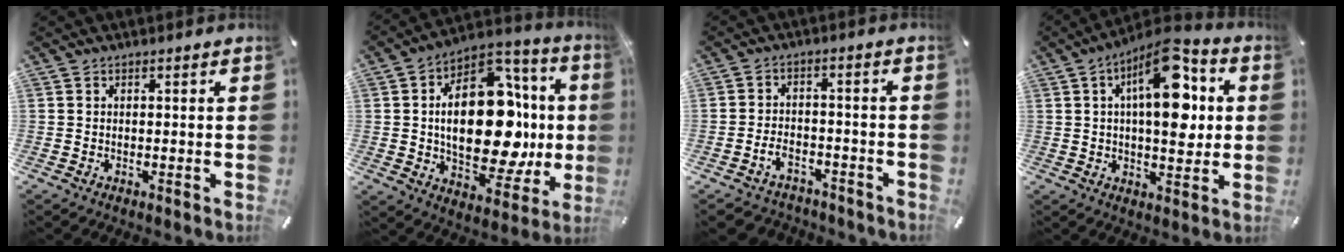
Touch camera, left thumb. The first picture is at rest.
{"total": 26.3, "force": [0.6, 15.0, 21.6], "torque": [-0.347, -0.009, 0.021]}
{"total": 5.1, "force": [-2.8, 3.5, 2.4], "torque": [-0.052, 0.010, -0.054]}
{"total": 16.7, "force": [4.8, 7.8, 14.0], "torque": [-0.214, -0.021, 0.075]}